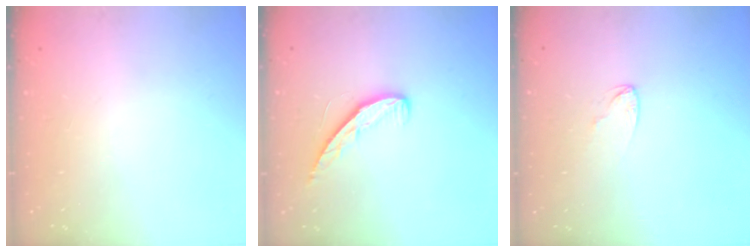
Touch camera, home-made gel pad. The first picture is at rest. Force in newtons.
{"total": 7.0, "press": 7.0, "slide": 0.7}
{"total": 2.4, "press": 2.4, "slide": 0.2}